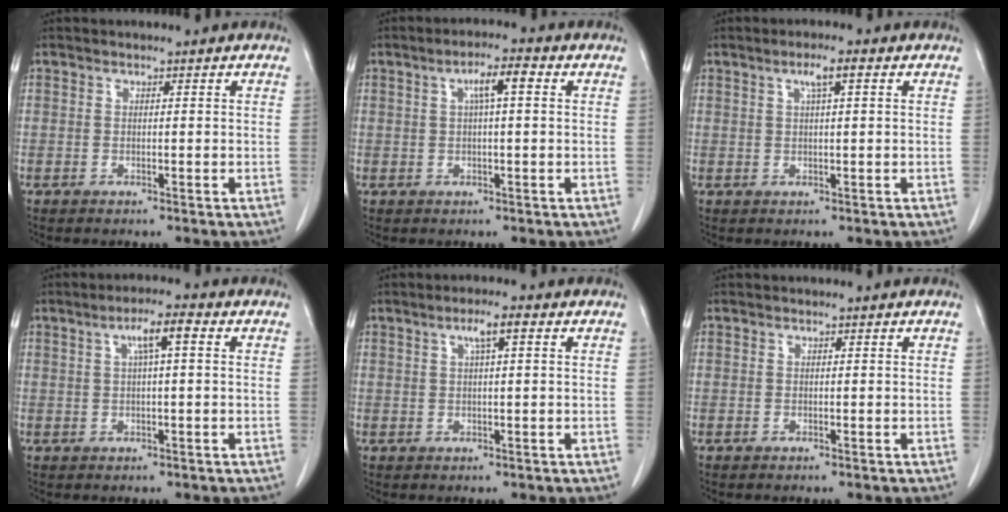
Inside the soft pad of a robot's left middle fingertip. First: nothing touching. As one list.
[{"total": 3.9, "force": [1.0, 0.6, 3.7], "torque": [-0.064, 0.013, 0.016]}, {"total": 2.6, "force": [1.1, 0.1, 2.4], "torque": [-0.042, 0.005, 0.018]}, {"total": 4.1, "force": [1.2, 0.3, 3.9], "torque": [-0.068, 0.012, 0.021]}, {"total": 2.9, "force": [1.1, 0.2, 2.7], "torque": [-0.047, 0.007, 0.019]}, {"total": 0.0}]